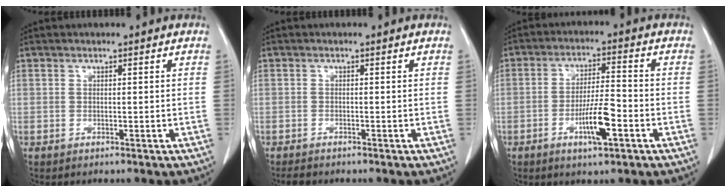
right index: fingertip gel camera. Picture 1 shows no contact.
{"total": 1.5, "force": [-1.4, 0.1, 0.4], "torque": [-0.011, -0.004, -0.023]}
{"total": 7.5, "force": [-3.1, 1.1, 6.7], "torque": [-0.124, -0.001, -0.052]}